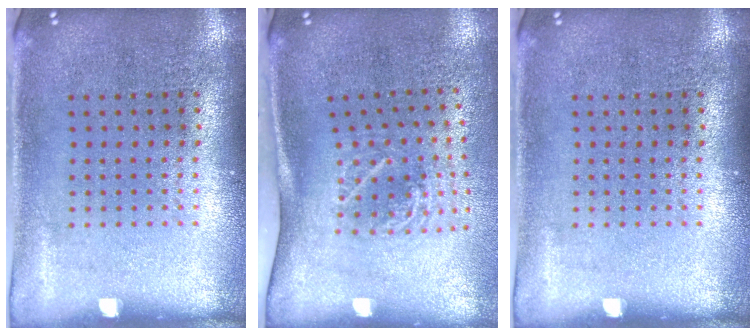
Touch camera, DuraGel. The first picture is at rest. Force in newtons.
{"total": 2.0, "press": 1.3, "slide": 1.5}
{"total": 0.0}